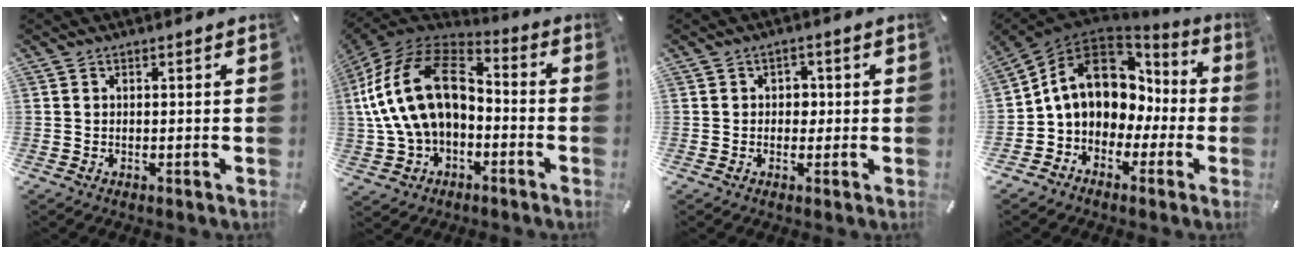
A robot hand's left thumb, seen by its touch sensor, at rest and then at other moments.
{"total": 21.0, "force": [0.6, 14.4, 15.3], "torque": [-0.333, 0.030, 0.009]}
{"total": 2.5, "force": [-0.3, 2.1, 1.2], "torque": [-0.010, 0.001, -0.014]}
{"total": 13.9, "force": [1.9, 11.5, 7.6], "torque": [-0.150, -0.001, 0.039]}